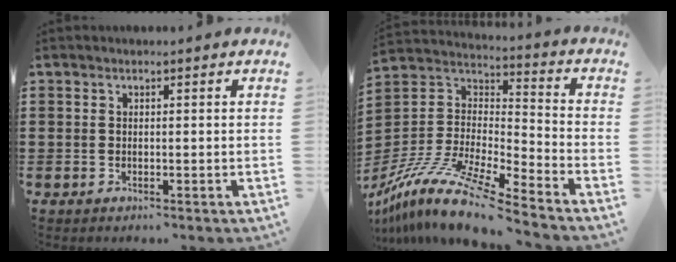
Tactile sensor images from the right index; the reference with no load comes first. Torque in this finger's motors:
{"motor_torque": [1.08, 0.94, 0.04, 0.01]}